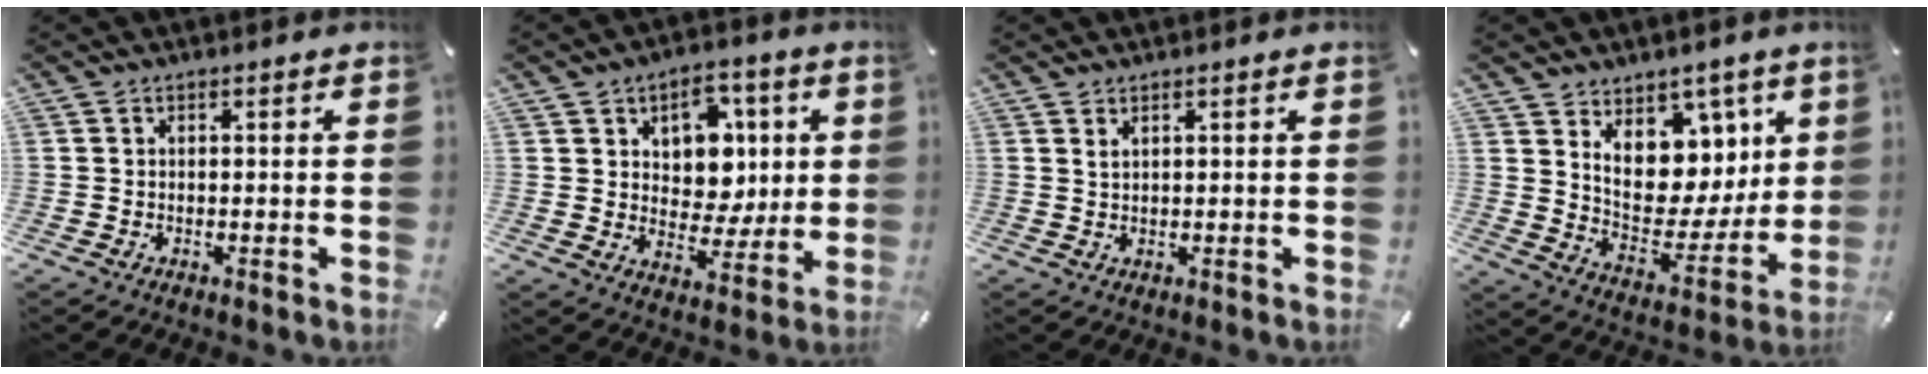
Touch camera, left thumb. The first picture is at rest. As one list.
[{"total": 10.3, "force": [3.2, 8.9, 4.1], "torque": [-0.057, -0.020, 0.060]}, {"total": 1.2, "force": [0.9, 0.3, 0.7], "torque": [-0.016, -0.002, 0.017]}, {"total": 12.3, "force": [5.5, 9.7, 5.2], "torque": [-0.068, -0.066, 0.109]}]